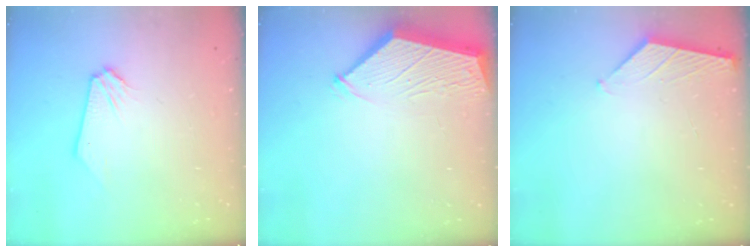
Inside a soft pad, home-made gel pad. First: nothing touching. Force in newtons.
{"total": 2.9, "press": 2.9, "slide": 0.4}
{"total": 1.3, "press": 1.3, "slide": 0.2}